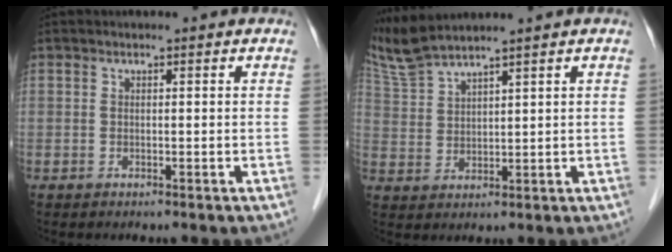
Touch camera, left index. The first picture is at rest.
{"total": 6.9, "force": [6.4, -0.9, 2.4], "torque": [-0.071, 0.012, 0.140]}